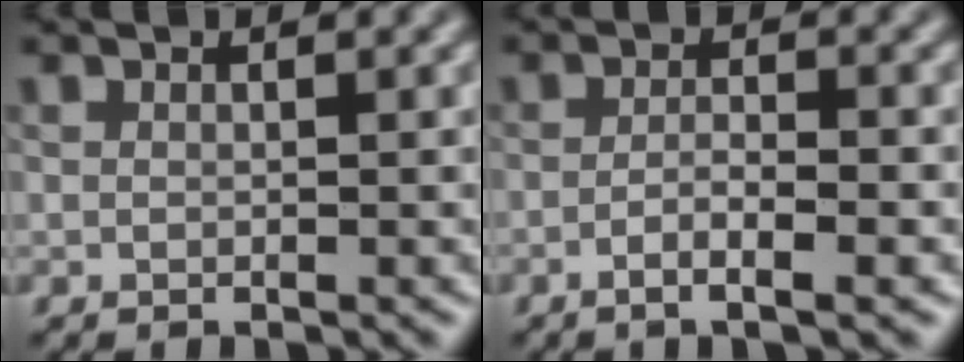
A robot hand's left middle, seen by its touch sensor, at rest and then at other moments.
{"total": 2.1, "force": [-1.6, -0.1, 1.3], "torque": [-0.026, 0.001, -0.022]}